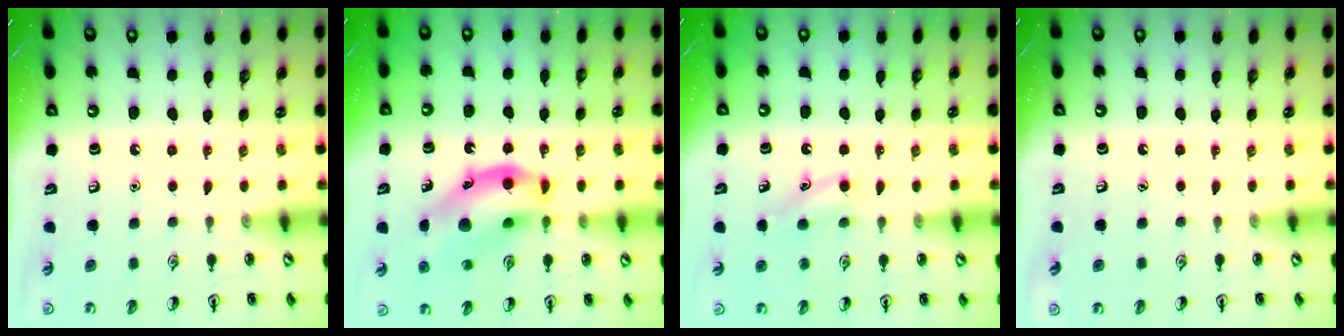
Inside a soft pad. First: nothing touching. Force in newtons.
{"total": 14.4, "press": 13.8, "slide": 4.0}
{"total": 6.0, "press": 5.7, "slide": 1.8}
{"total": 0.0}